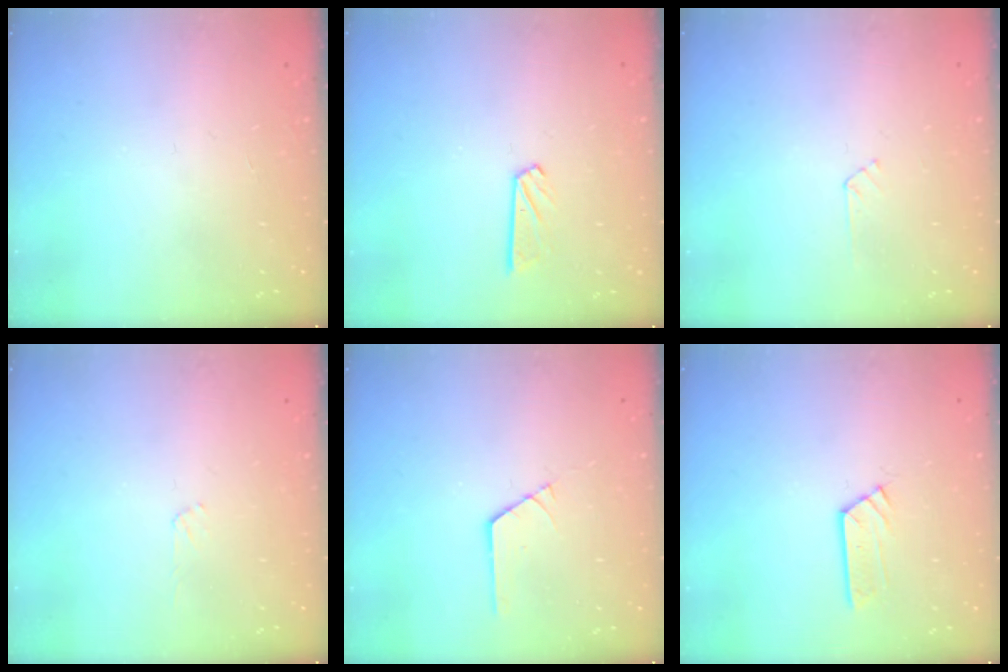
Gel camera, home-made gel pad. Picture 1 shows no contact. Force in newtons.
{"total": 4.2, "press": 4.1, "slide": 0.3}
{"total": 3.0, "press": 3.0, "slide": 0.3}
{"total": 3.2, "press": 3.2, "slide": 0.4}
{"total": 1.1, "press": 1.0, "slide": 0.1}
{"total": 3.6, "press": 3.6, "slide": 0.3}